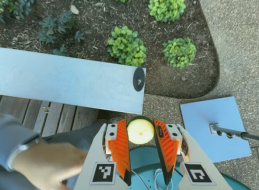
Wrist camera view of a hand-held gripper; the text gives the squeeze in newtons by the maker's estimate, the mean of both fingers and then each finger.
{"total": 10.2, "left": 11.1, "right": 9.3}